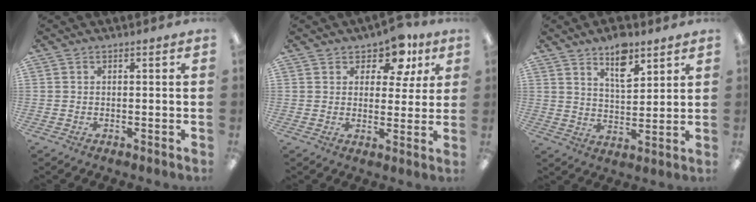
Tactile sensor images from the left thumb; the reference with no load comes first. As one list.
[{"total": 8.3, "force": [5.3, 5.0, 4.0], "torque": [-0.053, -0.027, 0.093]}, {"total": 9.2, "force": [6.2, 4.2, 5.2], "torque": [-0.071, -0.034, 0.105]}]